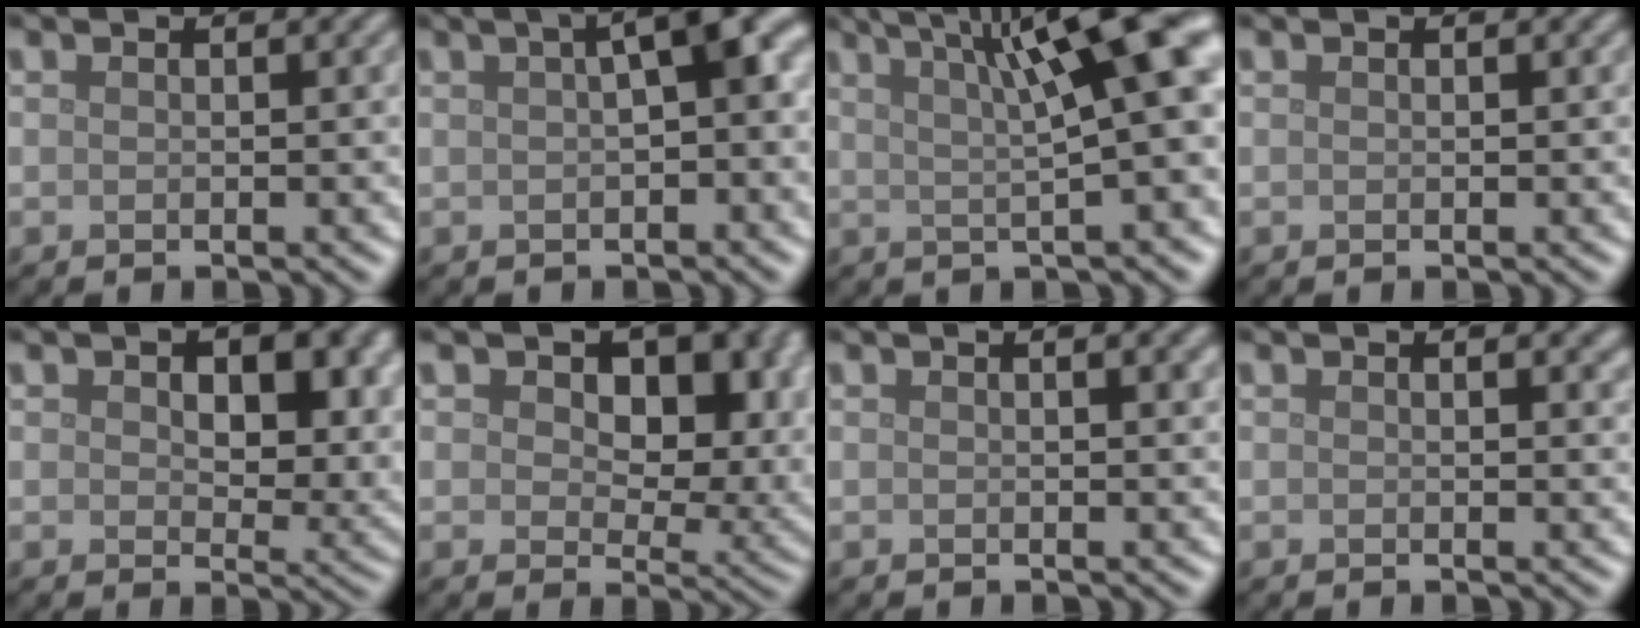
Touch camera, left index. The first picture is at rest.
{"total": 6.0, "force": [1.3, 1.6, 5.6], "torque": [-0.063, 0.023, 0.016]}
{"total": 11.0, "force": [4.0, 2.2, 10.0], "torque": [-0.113, 0.021, 0.058]}
{"total": 0.0}
{"total": 7.9, "force": [2.0, 4.8, 5.9], "torque": [-0.071, -0.011, 0.029]}
{"total": 12.4, "force": [3.8, 7.7, 9.0], "torque": [-0.101, -0.004, 0.058]}
{"total": 1.1, "force": [0.6, 0.2, 0.9], "torque": [-0.011, 0.002, 0.009]}
{"total": 0.8, "force": [0.5, 0.2, 0.5], "torque": [-0.004, -0.001, 0.009]}